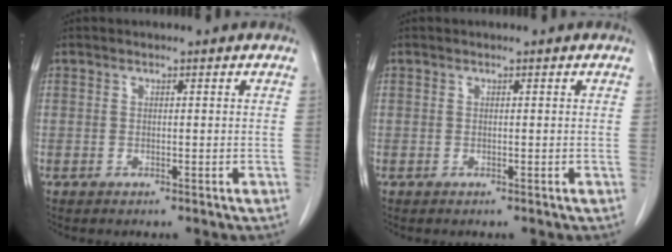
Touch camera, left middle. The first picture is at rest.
{"total": 0.0}